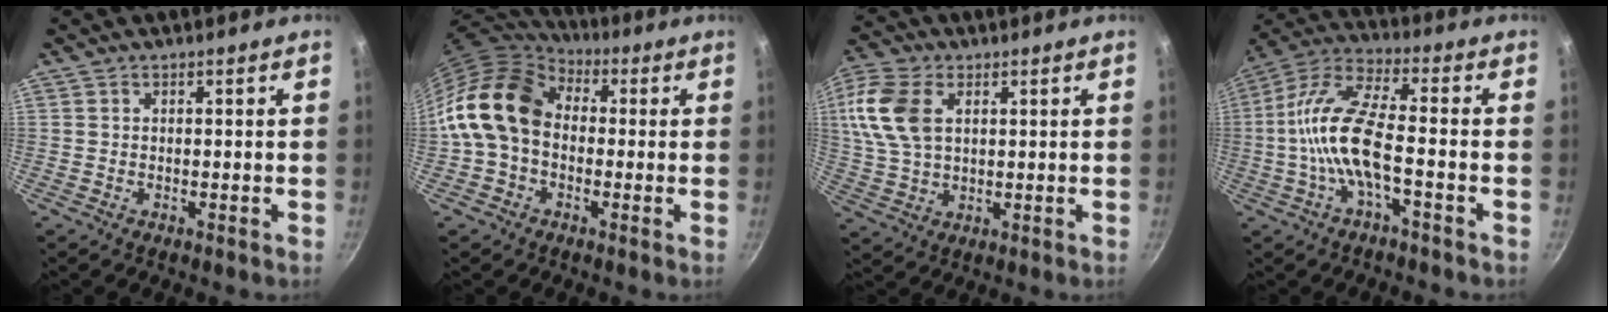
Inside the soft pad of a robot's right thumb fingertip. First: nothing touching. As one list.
[{"total": 15.8, "force": [0.2, 11.8, 10.6], "torque": [-0.174, 0.035, -0.014]}, {"total": 12.5, "force": [3.5, 7.8, 9.2], "torque": [-0.184, 0.000, 0.064]}, {"total": 13.2, "force": [-2.8, 4.3, 12.2], "torque": [-0.252, 0.037, -0.070]}]